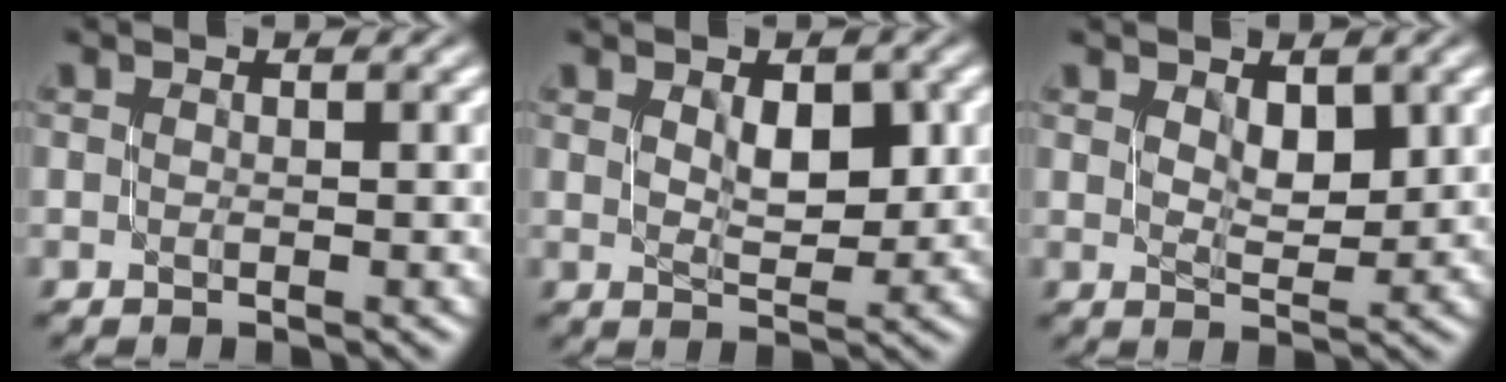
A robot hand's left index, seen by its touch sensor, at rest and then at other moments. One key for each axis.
{"total": 3.4, "fx": 0.9, "fy": 1.9, "fz": 2.7, "tx": -0.042, "ty": -0.003, "tz": 0.018}
{"total": 2.3, "fx": 1.0, "fy": 1.4, "fz": 1.6, "tx": -0.031, "ty": -0.005, "tz": 0.022}